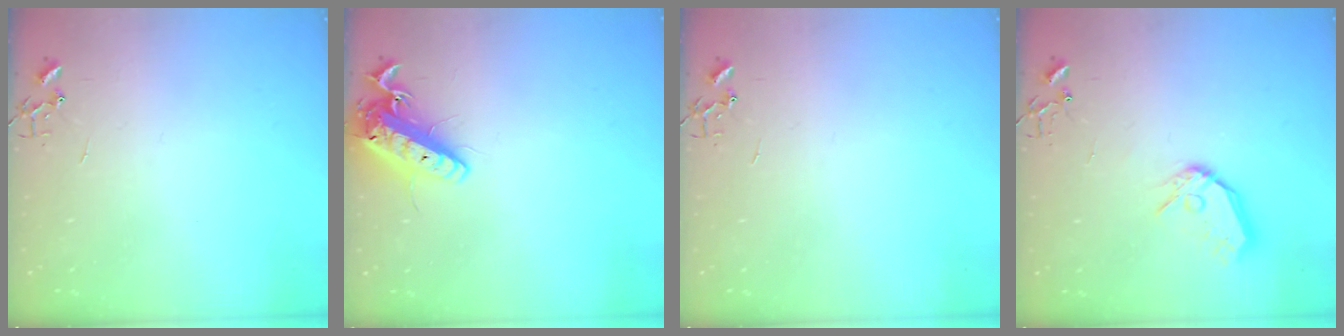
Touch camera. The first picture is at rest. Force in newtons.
{"total": 14.0, "press": 13.8, "slide": 2.7}
{"total": 0.0}
{"total": 11.3, "press": 11.2, "slide": 1.5}